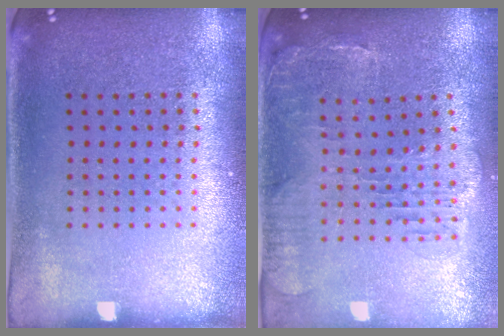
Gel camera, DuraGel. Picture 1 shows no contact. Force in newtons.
{"total": 1.5, "press": 1.4, "slide": 0.4}